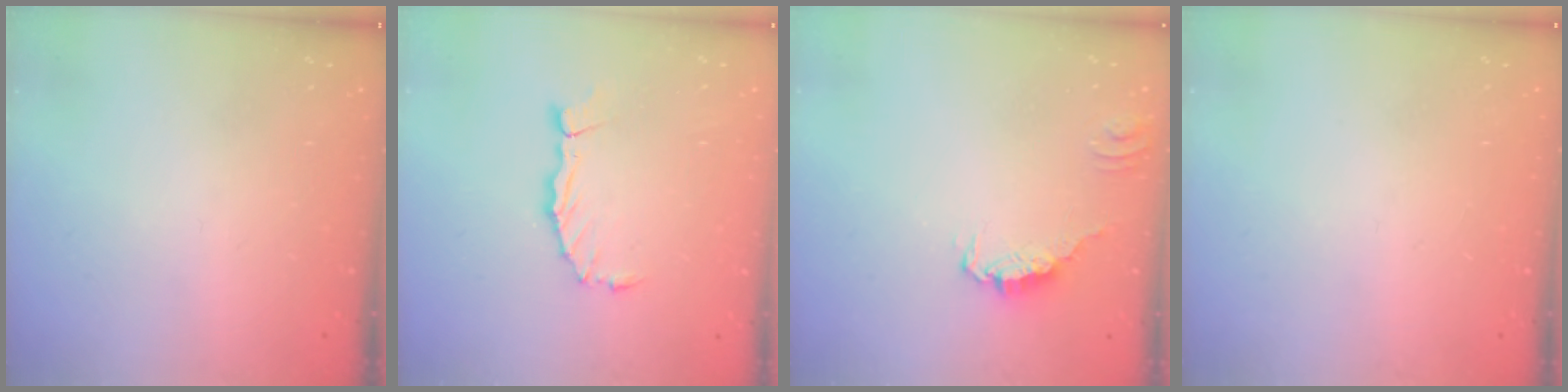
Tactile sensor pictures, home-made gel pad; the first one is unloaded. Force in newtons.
{"total": 2.8, "press": 2.8, "slide": 0.2}
{"total": 0.5, "press": 0.5, "slide": 0.2}
{"total": 0.0}